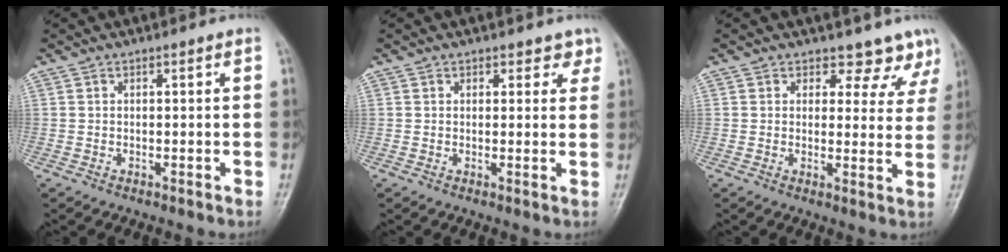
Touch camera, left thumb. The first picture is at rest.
{"total": 2.7, "force": [1.8, 1.9, 0.4], "torque": [0.029, -0.007, 0.014]}
{"total": 7.5, "force": [6.2, 4.1, 0.5], "torque": [0.041, -0.033, 0.053]}